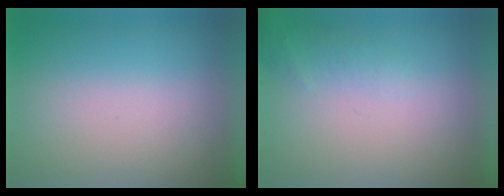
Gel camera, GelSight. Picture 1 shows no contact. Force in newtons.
{"total": 1.4}